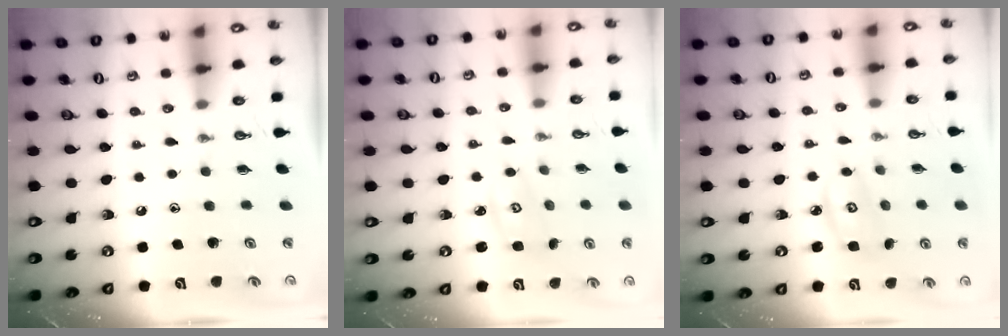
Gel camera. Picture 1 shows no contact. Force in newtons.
{"total": 2.8, "press": 2.8, "slide": 0.2}
{"total": 3.9, "press": 3.9, "slide": 0.3}